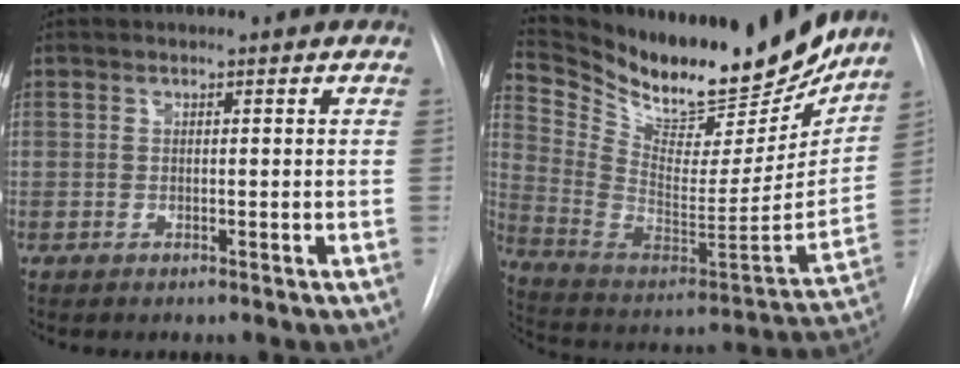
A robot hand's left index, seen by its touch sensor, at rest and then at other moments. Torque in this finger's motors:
{"motor_torque": [0.31, -0.60, 0.09, 0.00]}